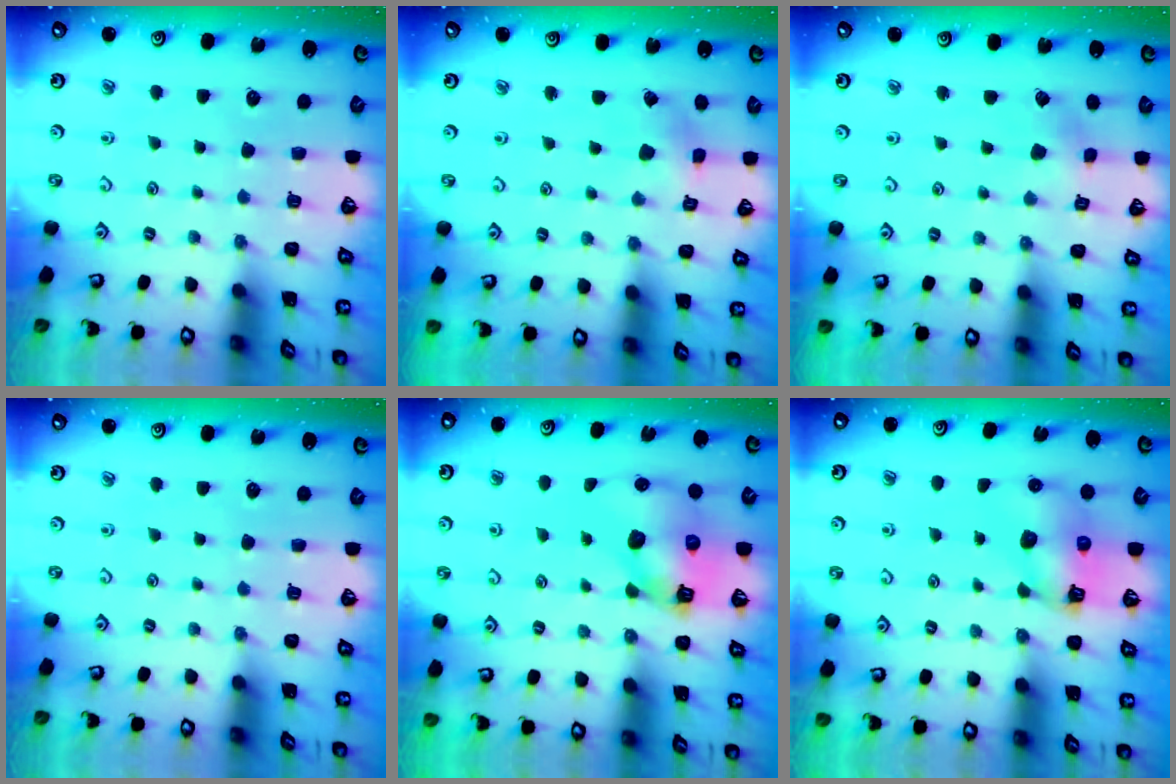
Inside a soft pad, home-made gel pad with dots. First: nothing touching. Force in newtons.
{"total": 2.7, "press": 2.7, "slide": 0.2}
{"total": 2.4, "press": 2.4, "slide": 0.2}
{"total": 0.0}
{"total": 10.7, "press": 10.6, "slide": 1.6}
{"total": 7.2, "press": 7.2, "slide": 0.8}